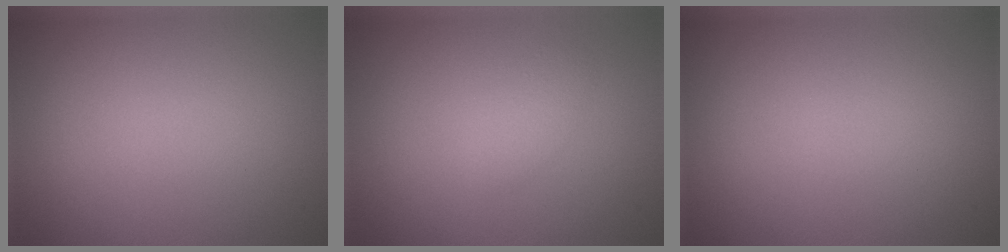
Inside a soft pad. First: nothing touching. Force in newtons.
{"total": 1.2, "press": 1.2, "slide": 0.0}
{"total": 0.0}